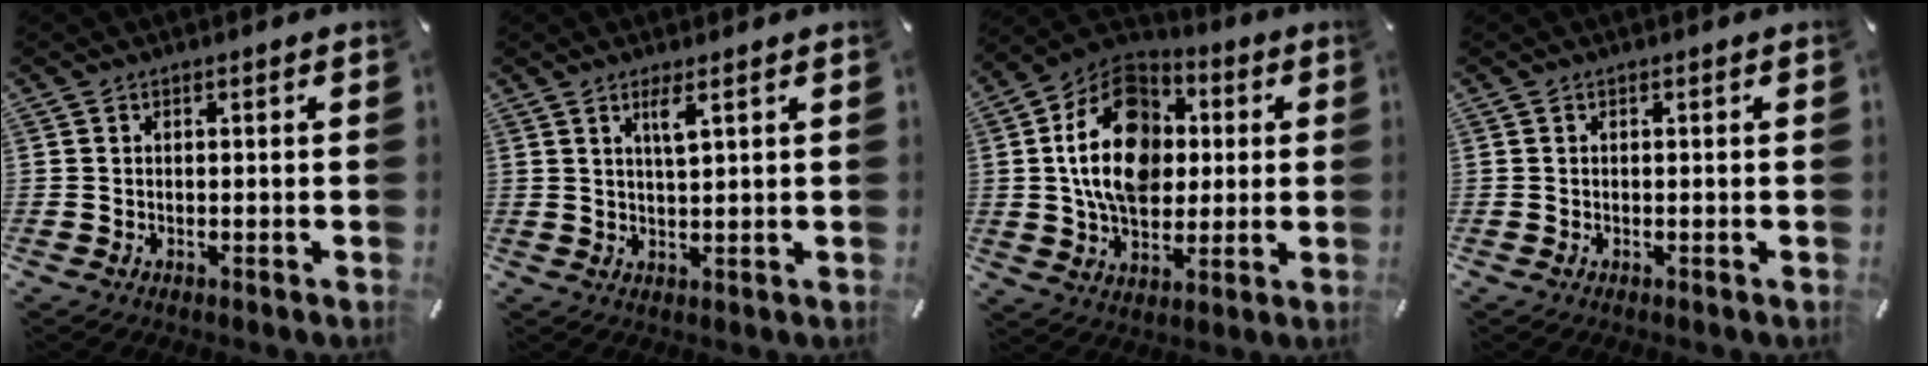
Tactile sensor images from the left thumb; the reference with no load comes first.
{"total": 3.4, "force": [1.9, 0.4, 2.8], "torque": [-0.060, 0.001, 0.031]}
{"total": 18.1, "force": [1.9, 13.5, 11.9], "torque": [-0.229, 0.005, 0.031]}
{"total": 0.0}